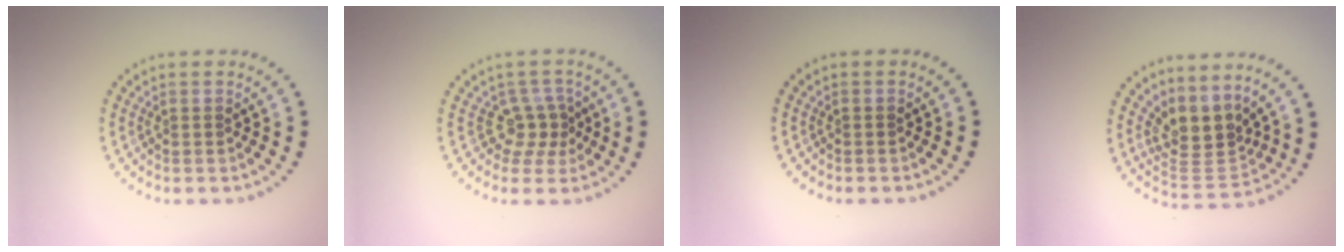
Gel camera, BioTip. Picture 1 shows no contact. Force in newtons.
{"total": 2.5, "press": 1.7, "slide": 1.8}
{"total": 0.0}
{"total": 3.9, "press": 3.0, "slide": 2.5}